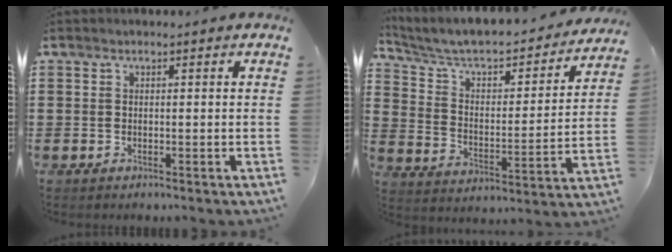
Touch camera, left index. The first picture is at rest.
{"total": 5.6, "force": [4.7, 1.8, 2.5], "torque": [-0.073, -0.038, 0.074]}